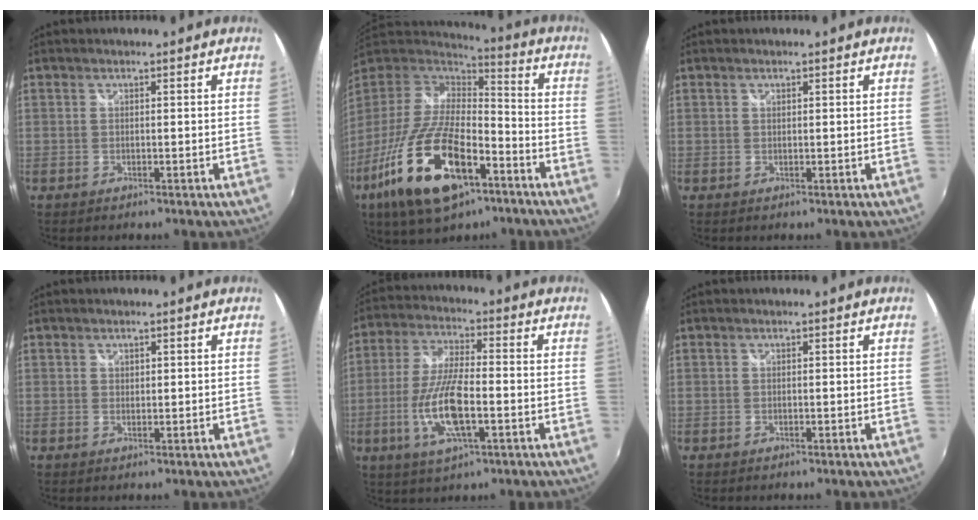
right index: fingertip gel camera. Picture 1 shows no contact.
{"total": 25.2, "force": [-13.0, 10.4, 18.9], "torque": [-0.383, -0.045, -0.228]}
{"total": 0.0}
{"total": 0.8, "force": [0.5, 0.6, 0.2], "torque": [0.000, 0.002, 0.007]}
{"total": 12.5, "force": [-3.6, 3.7, 11.4], "torque": [-0.237, -0.010, -0.069]}
{"total": 0.0}